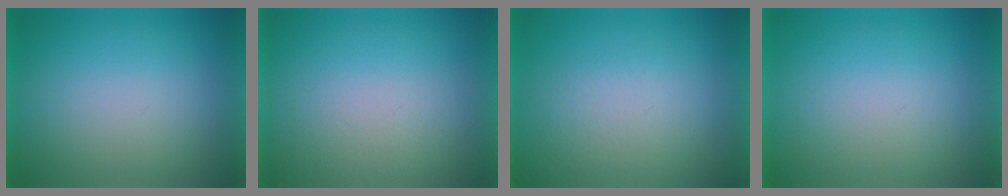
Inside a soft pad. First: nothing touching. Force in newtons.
{"total": 2.0}
{"total": 4.0}
{"total": 0.0}